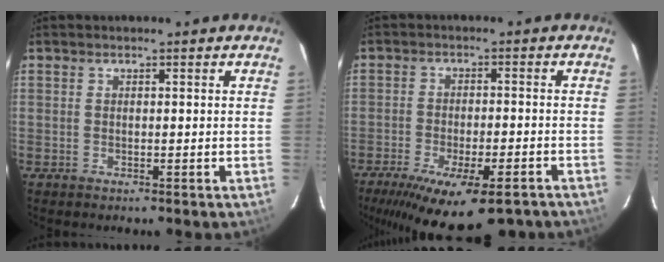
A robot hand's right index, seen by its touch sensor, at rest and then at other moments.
{"total": 18.2, "force": [-13.1, 5.5, 11.5], "torque": [-0.218, -0.053, -0.188]}